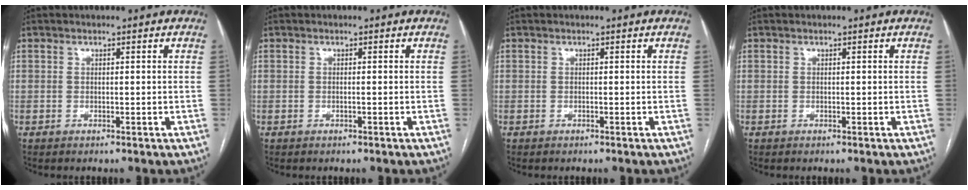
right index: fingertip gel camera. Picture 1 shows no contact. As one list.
[{"total": 0.0}, {"total": 0.0}, {"total": 0.0}]